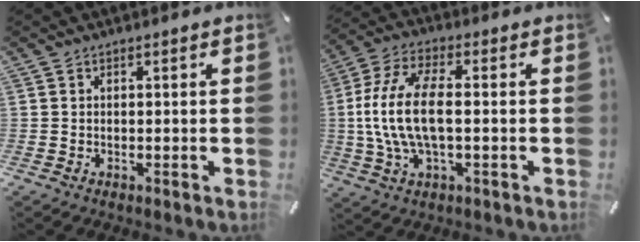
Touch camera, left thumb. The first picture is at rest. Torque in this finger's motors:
{"motor_torque": [0.01, 1.34, 1.25, -0.82, 0.34]}